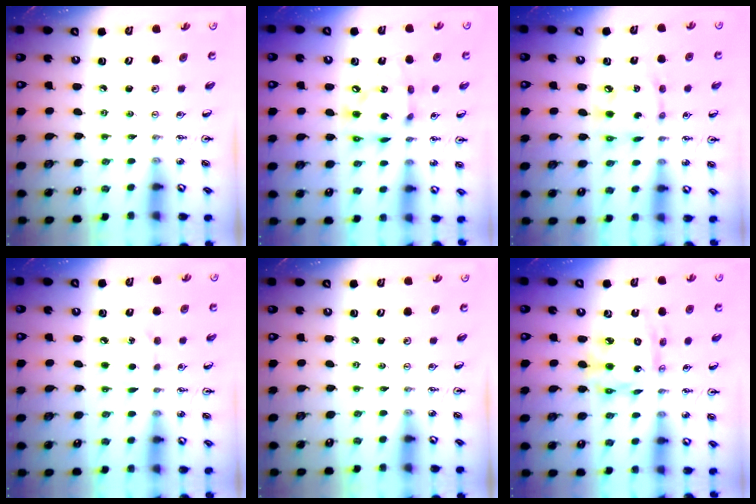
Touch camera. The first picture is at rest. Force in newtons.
{"total": 13.8, "press": 13.8, "slide": 1.3}
{"total": 10.2, "press": 10.2, "slide": 1.0}
{"total": 6.5, "press": 6.5, "slide": 0.8}
{"total": 0.0}
{"total": 12.2, "press": 12.1, "slide": 1.6}